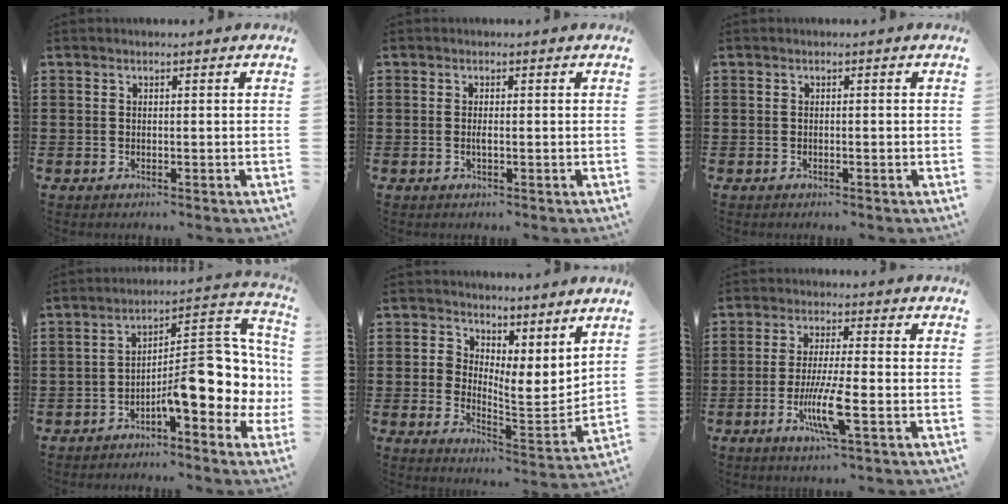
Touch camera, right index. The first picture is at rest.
{"total": 1.0, "force": [-0.3, 0.0, 0.9], "torque": [-0.019, -0.007, -0.005]}
{"total": 0.0}
{"total": 11.3, "force": [-2.6, 3.9, 10.3], "torque": [-0.141, -0.029, -0.059]}
{"total": 5.6, "force": [4.2, 3.2, 1.8], "torque": [-0.040, -0.025, 0.074]}
{"total": 8.0, "force": [-2.7, 0.9, 7.4], "torque": [-0.148, -0.019, -0.052]}